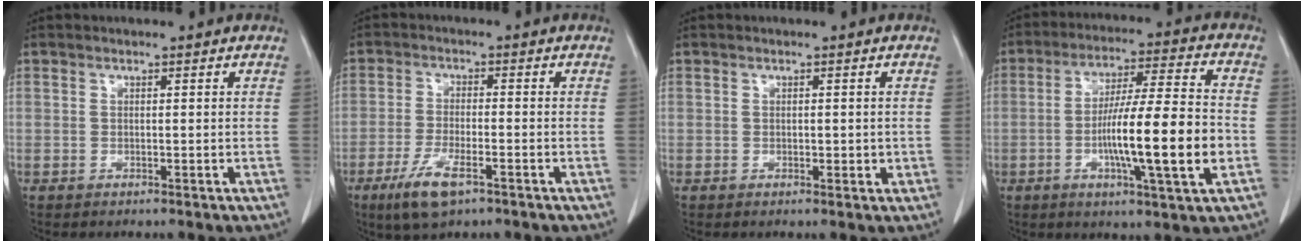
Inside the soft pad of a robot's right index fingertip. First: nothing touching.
{"total": 6.9, "force": [-3.9, 1.7, 5.4], "torque": [-0.112, -0.014, -0.065]}
{"total": 1.6, "force": [0.0, 0.9, 1.3], "torque": [-0.016, -0.003, 0.003]}
{"total": 15.6, "force": [-3.4, 0.5, 15.3], "torque": [-0.258, -0.004, -0.059]}